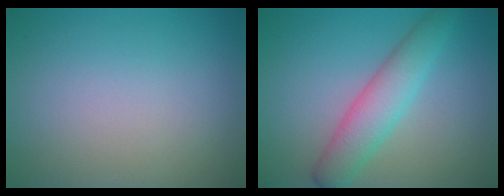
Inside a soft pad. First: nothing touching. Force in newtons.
{"total": 4.2, "press": 4.2, "slide": 0.3}